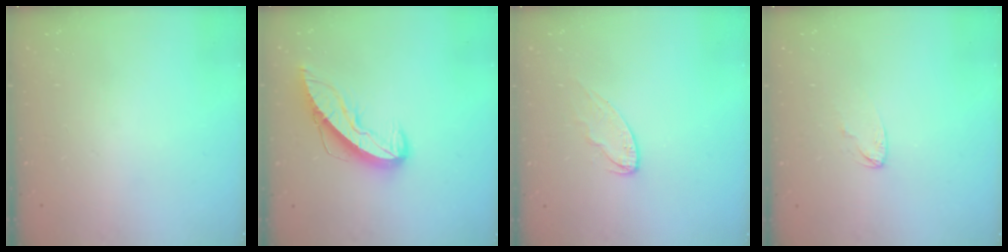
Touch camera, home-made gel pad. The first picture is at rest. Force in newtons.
{"total": 9.3, "press": 9.3, "slide": 0.9}
{"total": 6.6, "press": 6.6, "slide": 0.4}
{"total": 2.4, "press": 2.4, "slide": 0.2}